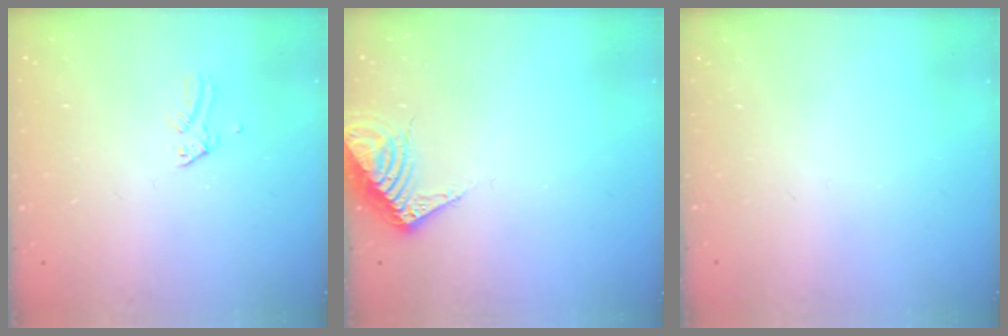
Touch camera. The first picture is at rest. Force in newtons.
{"total": 7.6, "press": 7.5, "slide": 0.8}
{"total": 0.0}